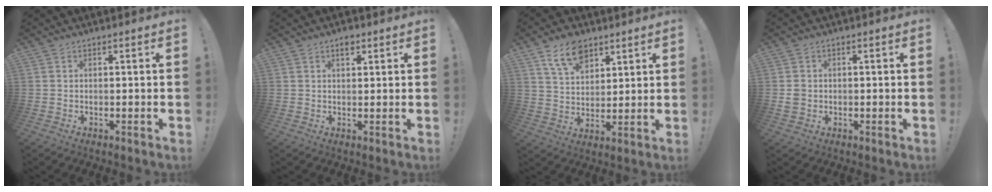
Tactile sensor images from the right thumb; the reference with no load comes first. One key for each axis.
{"total": 2.4, "fx": 1.4, "fy": 1.4, "fz": 1.4, "tx": -0.014, "ty": -0.006, "tz": 0.021}
{"total": 10.9, "fx": 6.8, "fy": 6.5, "fz": 5.5, "tx": -0.098, "ty": -0.024, "tz": 0.130}
{"total": 2.3, "fx": -0.2, "fy": 2.0, "fz": 1.2, "tx": -0.017, "ty": 0.006, "tz": -0.003}